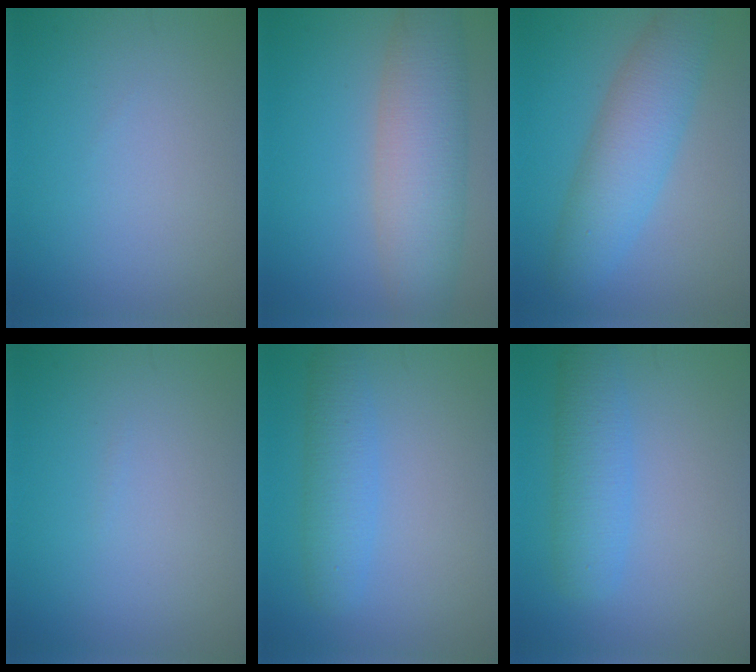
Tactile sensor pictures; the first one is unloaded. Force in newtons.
{"total": 7.6, "press": 7.6, "slide": 0.3}
{"total": 6.2, "press": 6.2, "slide": 0.1}
{"total": 0.0}
{"total": 3.4, "press": 3.4, "slide": 0.1}
{"total": 3.9, "press": 3.9, "slide": 0.2}